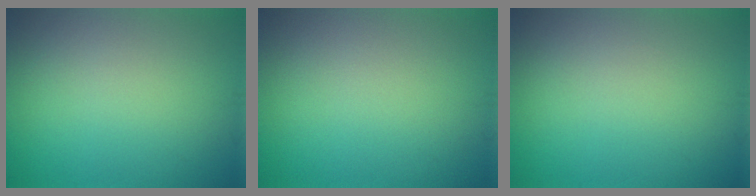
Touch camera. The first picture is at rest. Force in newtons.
{"total": 0.0}
{"total": 0.0}